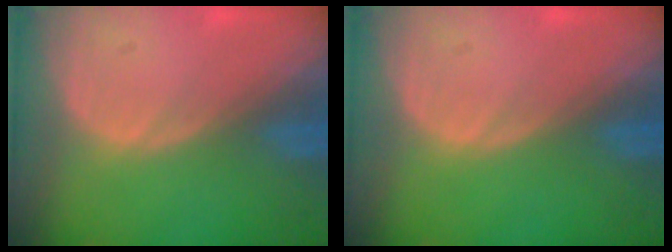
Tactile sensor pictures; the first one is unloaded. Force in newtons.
{"total": 0.0}